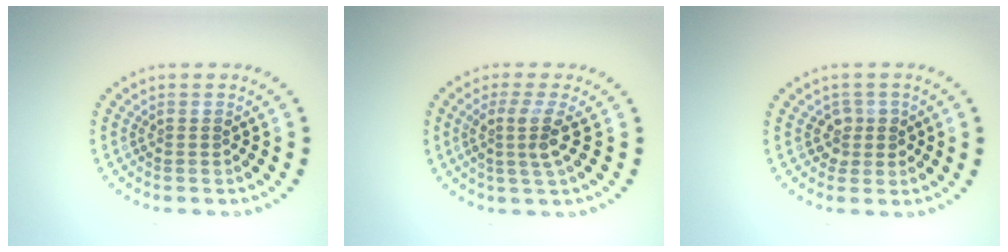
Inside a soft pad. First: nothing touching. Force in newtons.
{"total": 2.8, "press": 2.0, "slide": 1.9}
{"total": 1.8, "press": 1.4, "slide": 1.1}